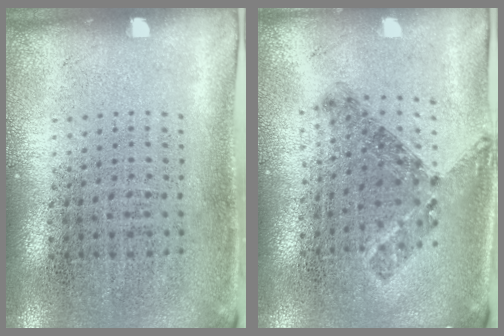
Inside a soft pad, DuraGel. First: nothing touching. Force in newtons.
{"total": 0.8, "press": 0.7, "slide": 0.4}